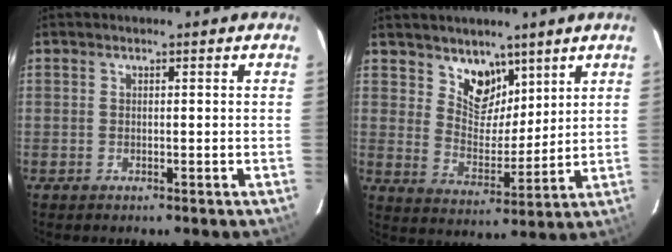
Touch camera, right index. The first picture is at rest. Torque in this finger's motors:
{"motor_torque": [0.07, 0.22, 0.05, 0.01]}